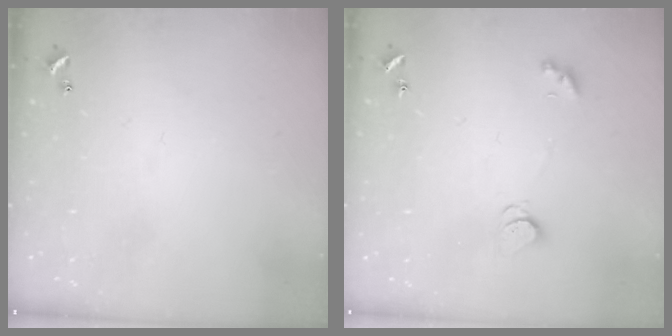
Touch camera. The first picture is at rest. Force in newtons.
{"total": 2.5, "press": 2.5, "slide": 0.4}